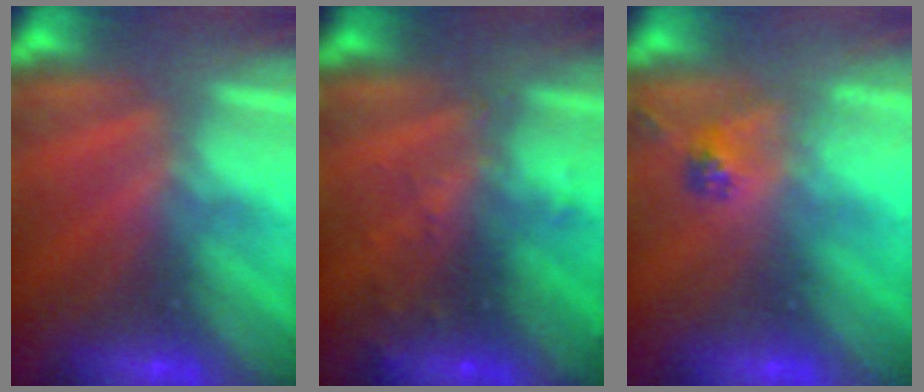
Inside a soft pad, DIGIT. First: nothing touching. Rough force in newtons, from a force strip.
{"total": 3.0}
{"total": 2.3}